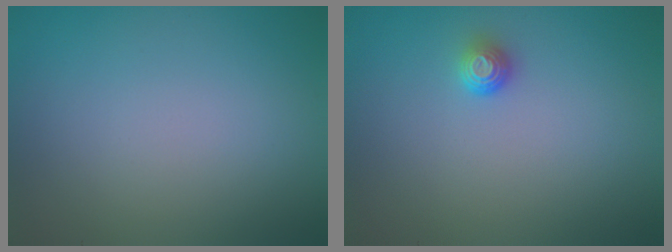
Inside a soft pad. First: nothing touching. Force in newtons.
{"total": 1.3, "press": 1.1, "slide": 0.7}